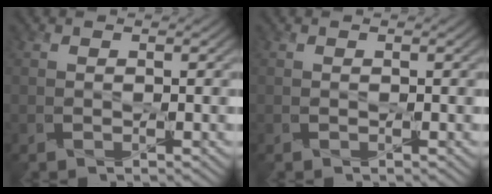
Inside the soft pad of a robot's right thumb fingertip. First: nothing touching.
{"total": 0.0}